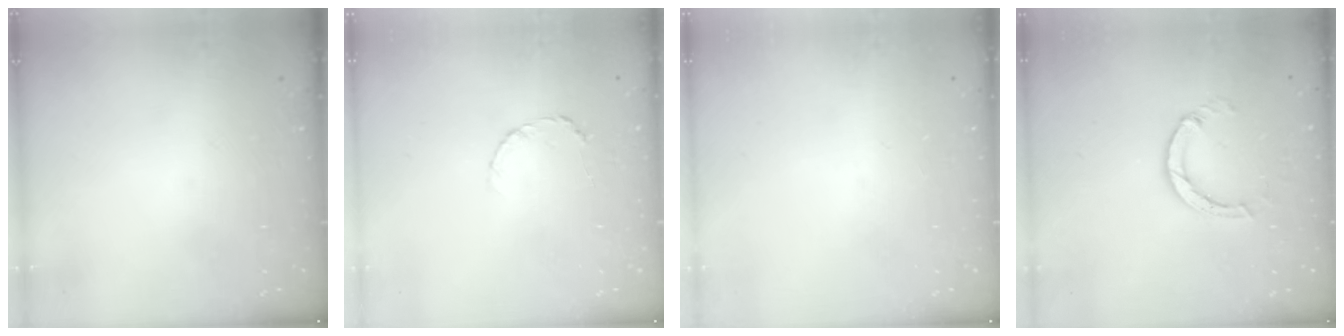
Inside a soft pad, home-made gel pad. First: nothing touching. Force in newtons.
{"total": 3.5, "press": 3.5, "slide": 0.4}
{"total": 0.0}
{"total": 4.4, "press": 4.4, "slide": 0.5}